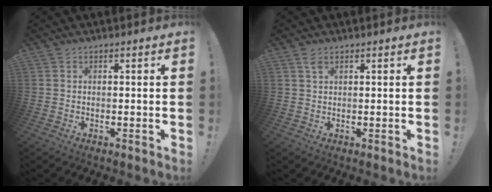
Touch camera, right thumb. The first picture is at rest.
{"total": 2.3, "force": [1.4, 0.9, 1.6], "torque": [-0.030, -0.001, 0.024]}